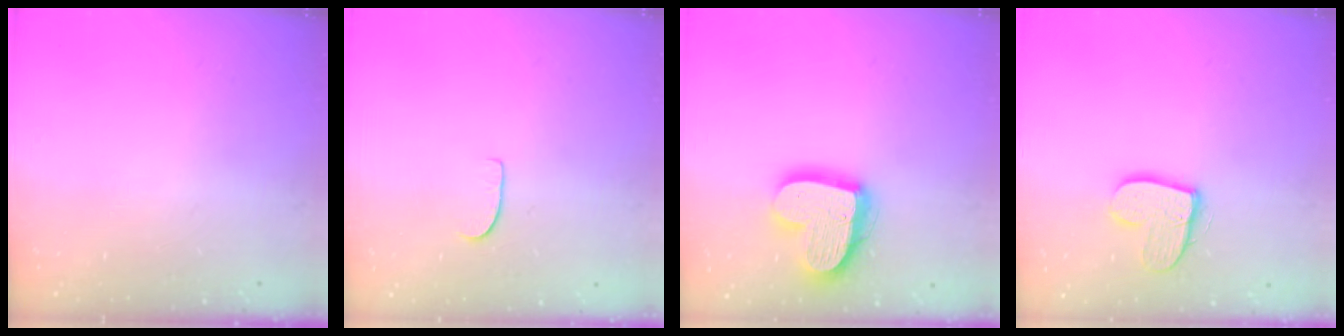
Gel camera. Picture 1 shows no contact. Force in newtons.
{"total": 5.2, "press": 5.2, "slide": 0.4}
{"total": 18.3, "press": 18.3, "slide": 1.6}
{"total": 12.0, "press": 11.9, "slide": 0.9}